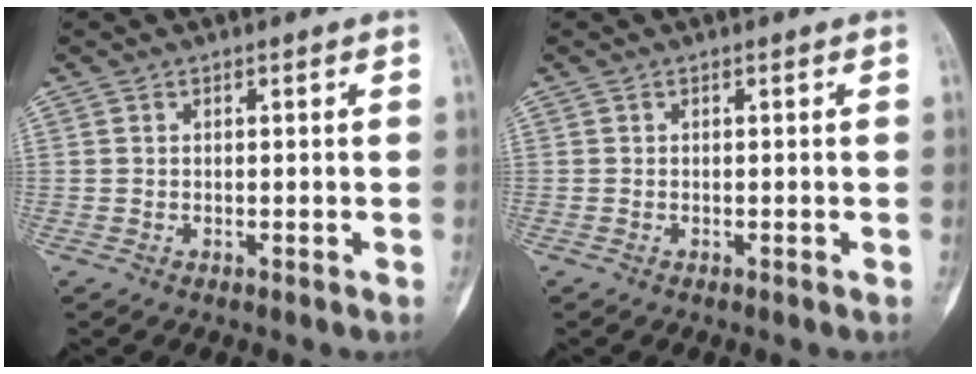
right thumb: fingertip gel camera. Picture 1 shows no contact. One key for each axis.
{"total": 0.0}